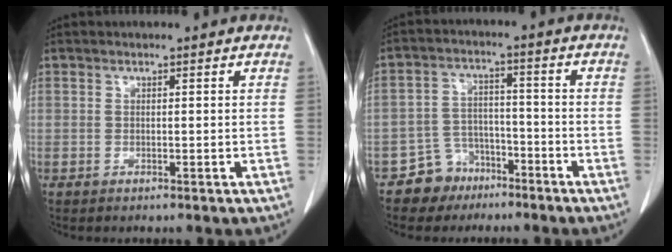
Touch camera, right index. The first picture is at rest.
{"total": 6.2, "force": [-4.3, 4.5, 0.4], "torque": [0.002, 0.013, -0.073]}